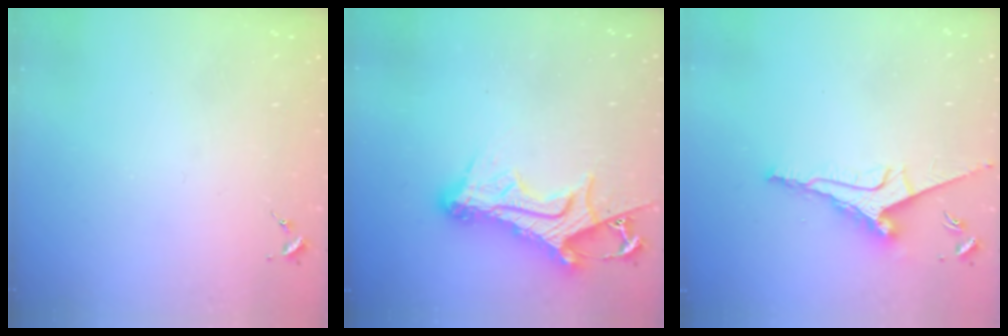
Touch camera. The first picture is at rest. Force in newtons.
{"total": 13.4, "press": 13.4, "slide": 1.3}
{"total": 10.2, "press": 10.2, "slide": 0.2}